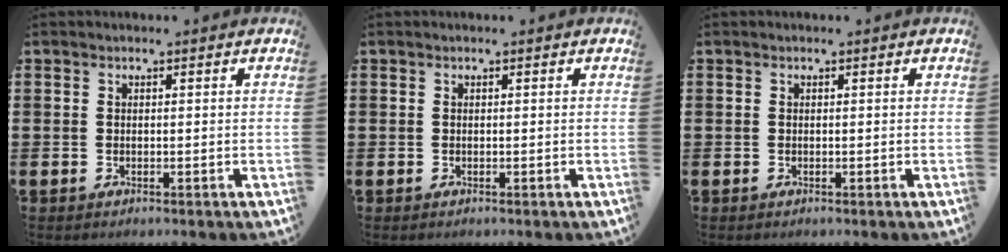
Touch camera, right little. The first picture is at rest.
{"total": 0.0}
{"total": 0.0}